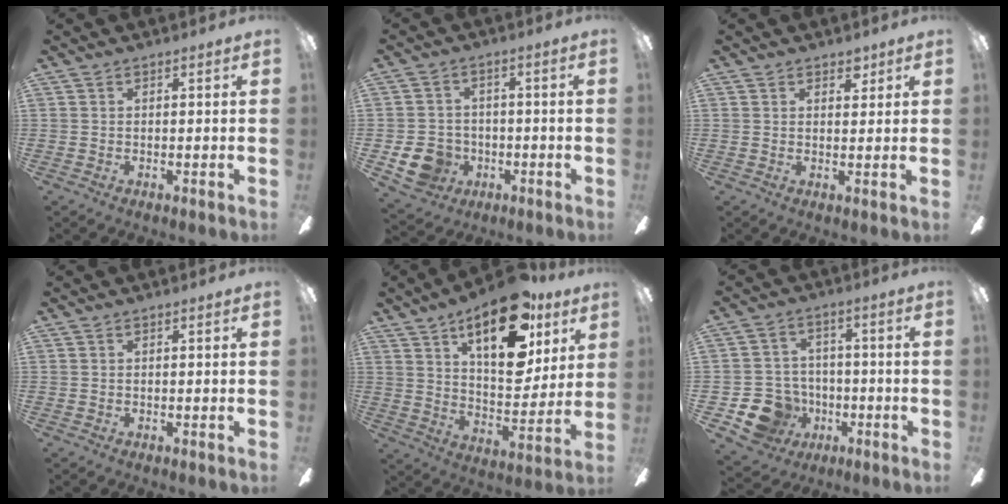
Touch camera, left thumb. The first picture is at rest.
{"total": 8.4, "force": [-3.0, 7.3, 3.0], "torque": [-0.077, 0.021, -0.051]}
{"total": 2.8, "force": [2.2, 1.4, 0.9], "torque": [0.003, -0.011, 0.035]}
{"total": 0.0}
{"total": 21.7, "force": [12.9, 9.5, 14.6], "torque": [-0.212, -0.065, 0.214]}
{"total": 11.5, "force": [-4.7, 9.7, 4.0], "torque": [-0.094, 0.038, -0.076]}